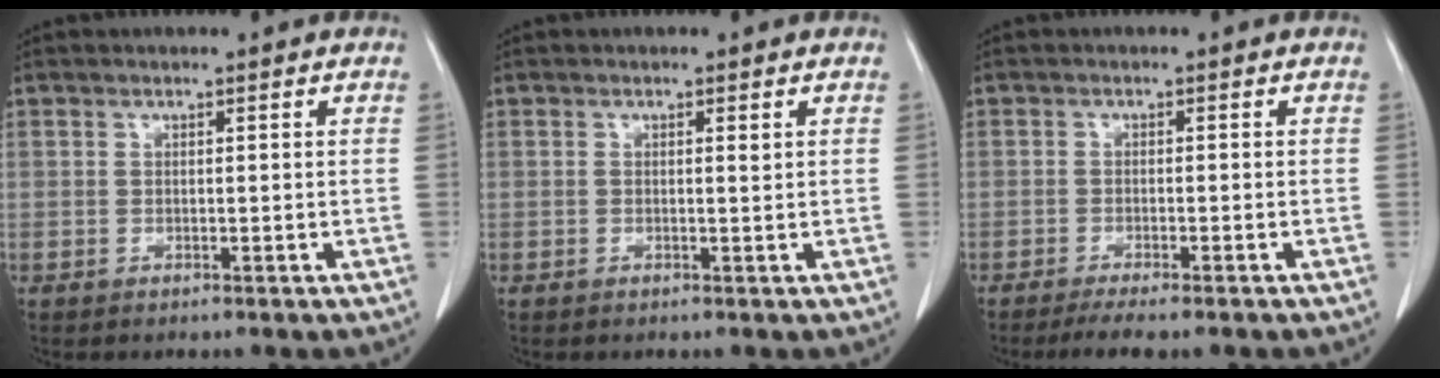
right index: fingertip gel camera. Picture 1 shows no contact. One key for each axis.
{"total": 0.7, "fx": 0.2, "fy": 0.0, "fz": 0.6, "tx": -0.013, "ty": 0.000, "tz": 0.002}
{"total": 5.2, "fx": -4.3, "fy": 0.3, "fz": 3.0, "tx": -0.036, "ty": -0.010, "tz": -0.064}